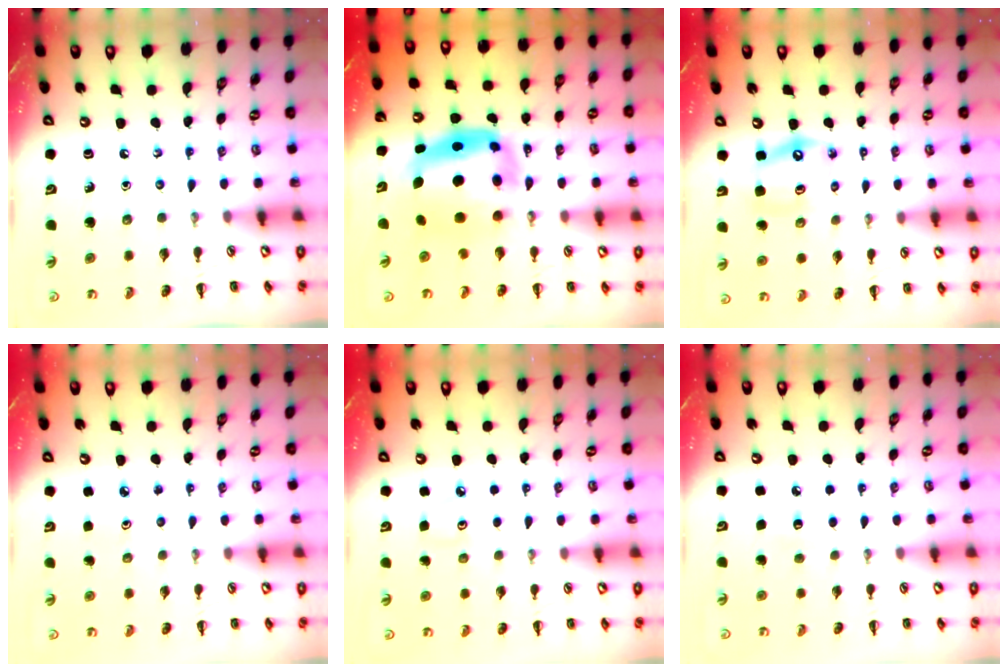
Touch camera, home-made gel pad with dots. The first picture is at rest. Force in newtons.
{"total": 8.4, "press": 8.1, "slide": 2.2}
{"total": 8.3, "press": 8.0, "slide": 1.9}
{"total": 4.0, "press": 3.8, "slide": 1.3}
{"total": 6.1, "press": 5.8, "slide": 1.9}
{"total": 5.2, "press": 5.0, "slide": 1.3}